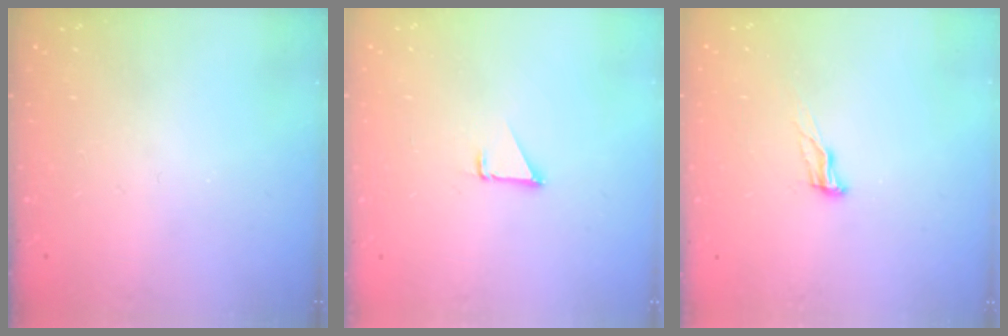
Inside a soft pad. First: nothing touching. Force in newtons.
{"total": 1.4, "press": 1.3, "slide": 0.1}
{"total": 8.0, "press": 7.7, "slide": 2.0}